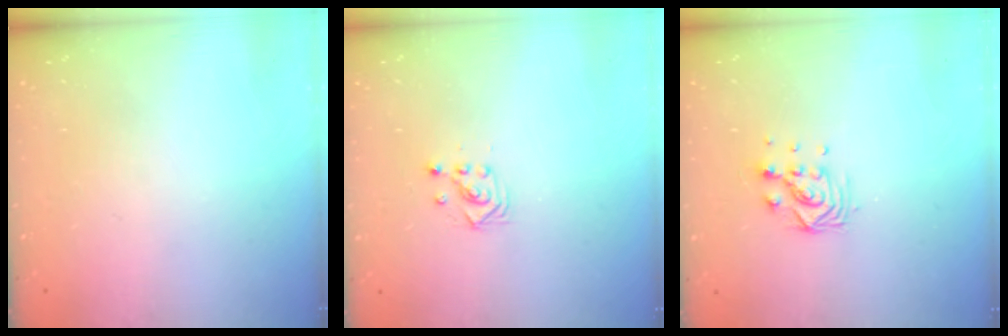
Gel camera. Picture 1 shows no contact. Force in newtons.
{"total": 3.0, "press": 3.0, "slide": 0.4}
{"total": 6.1, "press": 6.1, "slide": 0.3}